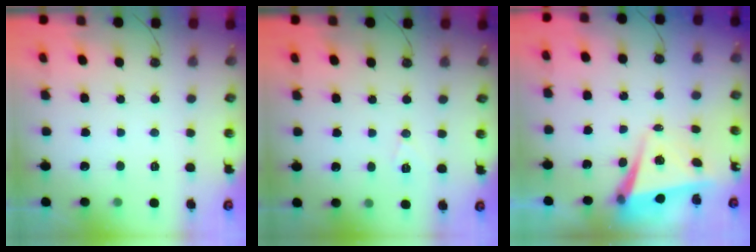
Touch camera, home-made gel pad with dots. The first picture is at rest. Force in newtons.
{"total": 6.0, "press": 5.5, "slide": 2.3}
{"total": 5.6, "press": 5.6, "slide": 1.0}